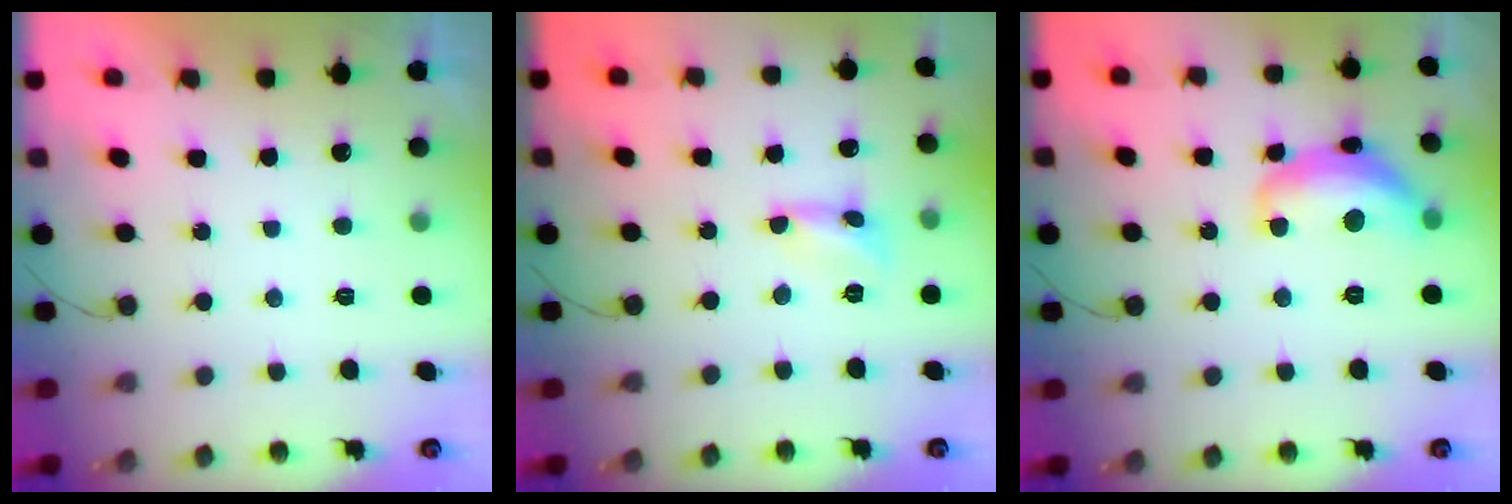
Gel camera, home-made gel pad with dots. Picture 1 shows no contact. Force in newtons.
{"total": 2.4, "press": 2.4, "slide": 0.2}
{"total": 14.2, "press": 14.2, "slide": 0.9}